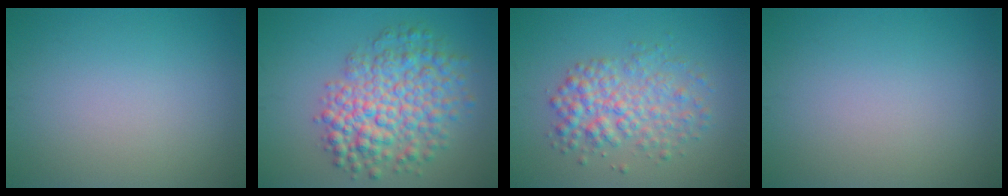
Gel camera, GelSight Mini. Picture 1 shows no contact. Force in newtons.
{"total": 7.4, "press": 7.4, "slide": 0.2}
{"total": 4.4, "press": 4.4, "slide": 0.1}
{"total": 0.0}